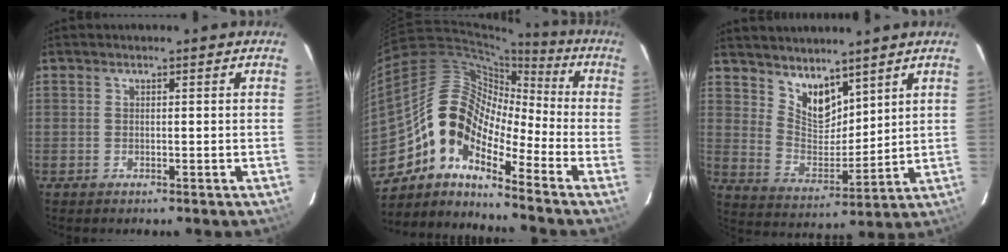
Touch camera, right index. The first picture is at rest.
{"total": 10.8, "force": [-7.0, 5.0, 6.5], "torque": [-0.104, 0.025, -0.155]}
{"total": 8.8, "force": [6.8, 4.3, 3.7], "torque": [-0.059, -0.002, 0.137]}